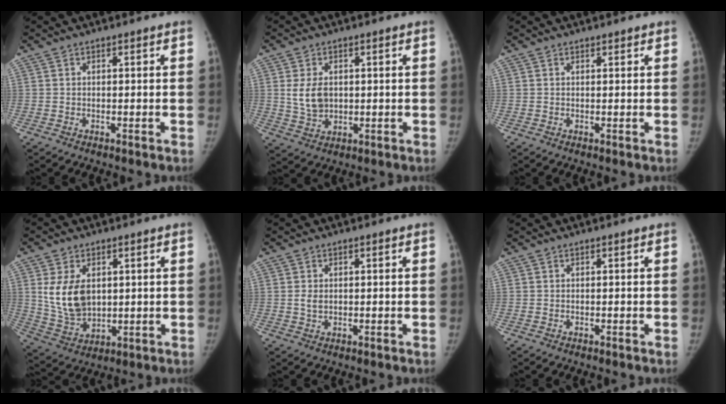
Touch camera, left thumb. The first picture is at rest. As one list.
[{"total": 6.1, "force": [0.9, 4.4, 4.2], "torque": [-0.062, -0.006, 0.028]}, {"total": 0.8, "force": [0.7, 0.3, 0.2], "torque": [-0.001, -0.004, 0.010]}, {"total": 10.6, "force": [2.2, 7.1, 7.5], "torque": [-0.119, -0.014, 0.061]}, {"total": 1.9, "force": [0.2, 1.4, 1.3], "torque": [-0.020, -0.003, 0.009]}, {"total": 0.0}]